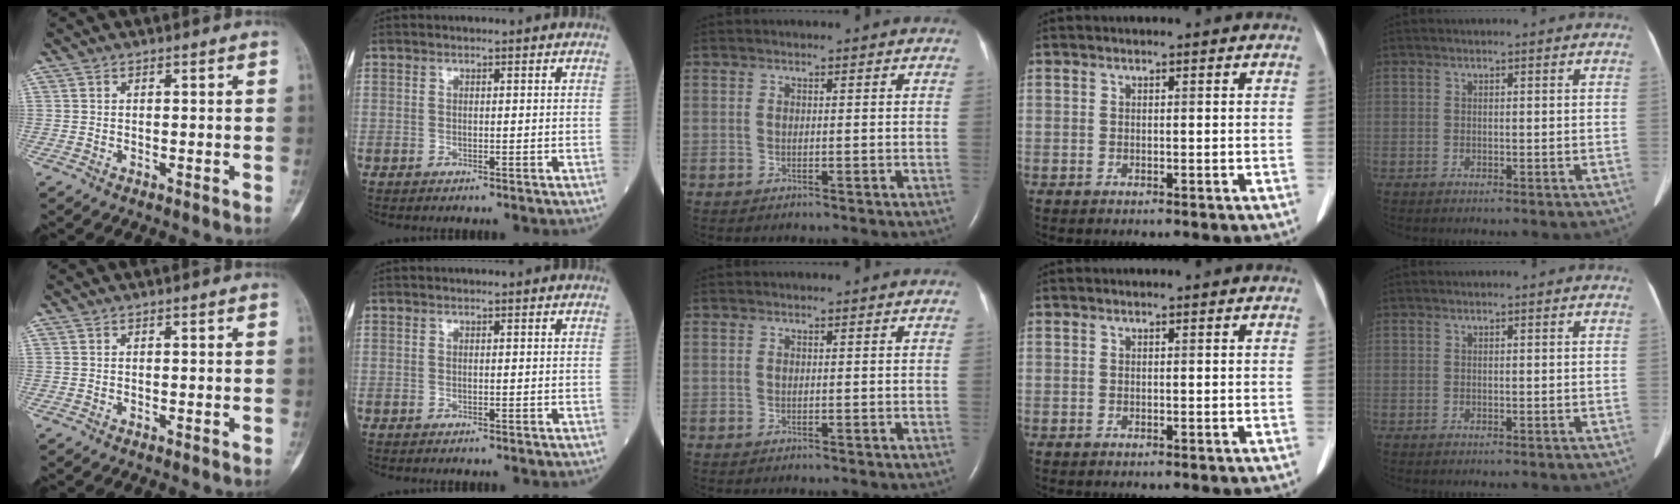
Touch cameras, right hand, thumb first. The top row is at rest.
{}